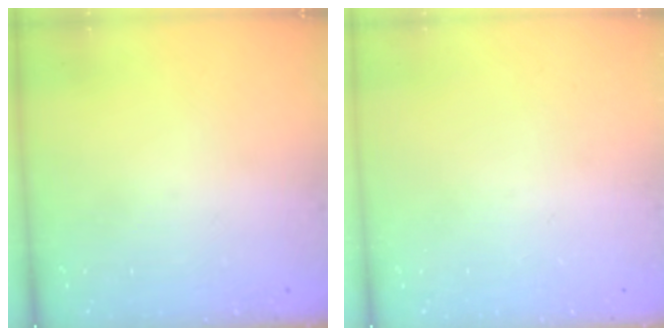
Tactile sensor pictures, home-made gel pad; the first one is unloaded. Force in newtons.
{"total": 0.0}